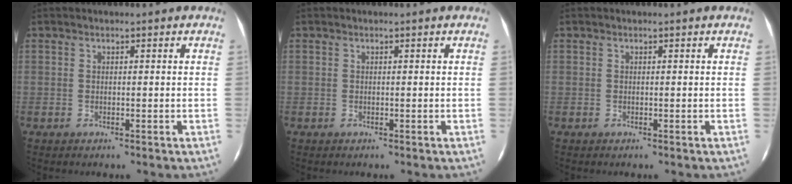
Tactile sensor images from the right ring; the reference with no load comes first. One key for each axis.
{"total": 0.0}
{"total": 0.0}